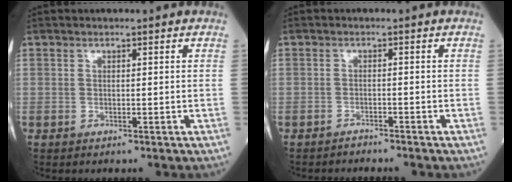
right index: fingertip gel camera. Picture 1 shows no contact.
{"total": 2.6, "force": [-2.5, 0.6, 0.4], "torque": [-0.014, -0.006, -0.036]}